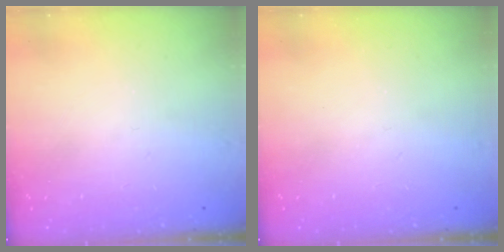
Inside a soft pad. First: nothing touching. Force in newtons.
{"total": 0.0}